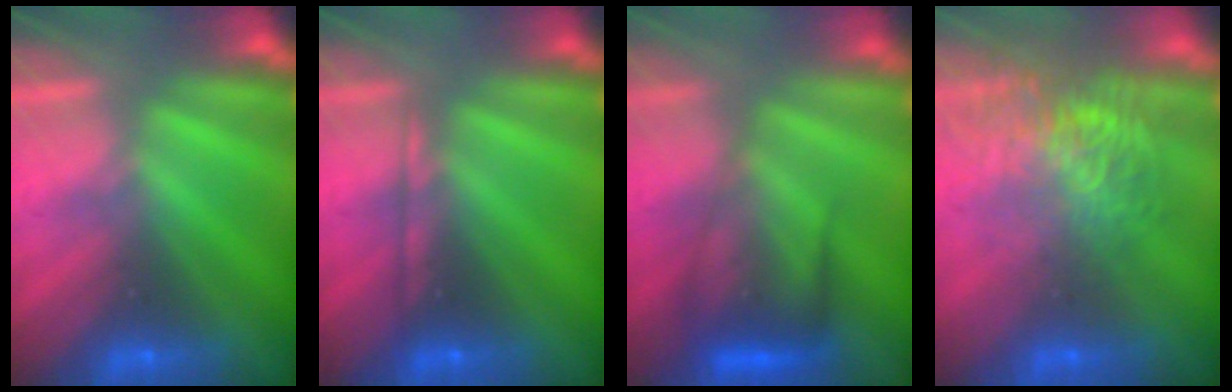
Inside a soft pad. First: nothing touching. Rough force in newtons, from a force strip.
{"total": 2.1}
{"total": 6.5}
{"total": 7.8}